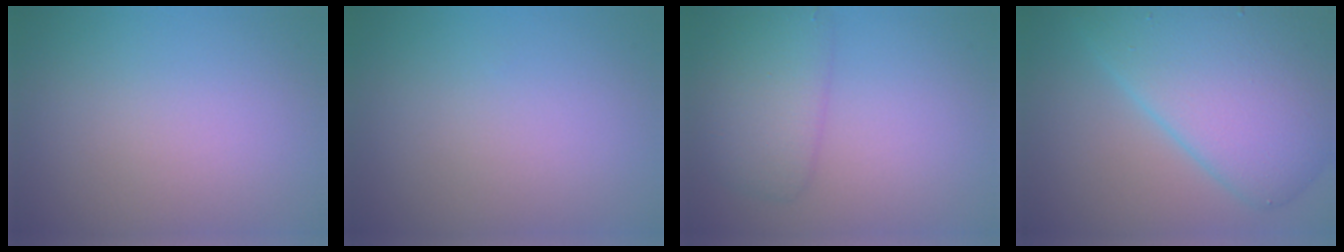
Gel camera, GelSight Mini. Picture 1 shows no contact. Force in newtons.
{"total": 0.0}
{"total": 3.8, "press": 3.8, "slide": 0.1}
{"total": 11.4, "press": 11.3, "slide": 0.2}